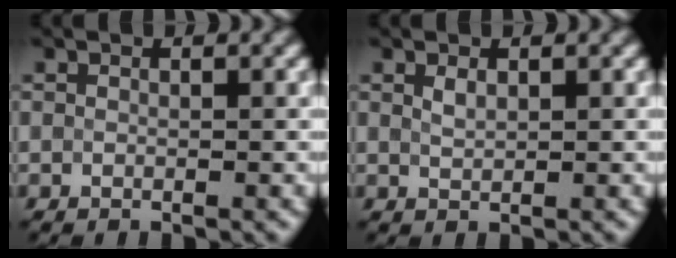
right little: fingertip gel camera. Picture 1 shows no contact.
{"total": 1.0, "force": [0.6, 0.4, 0.7], "torque": [-0.019, 0.001, 0.014]}